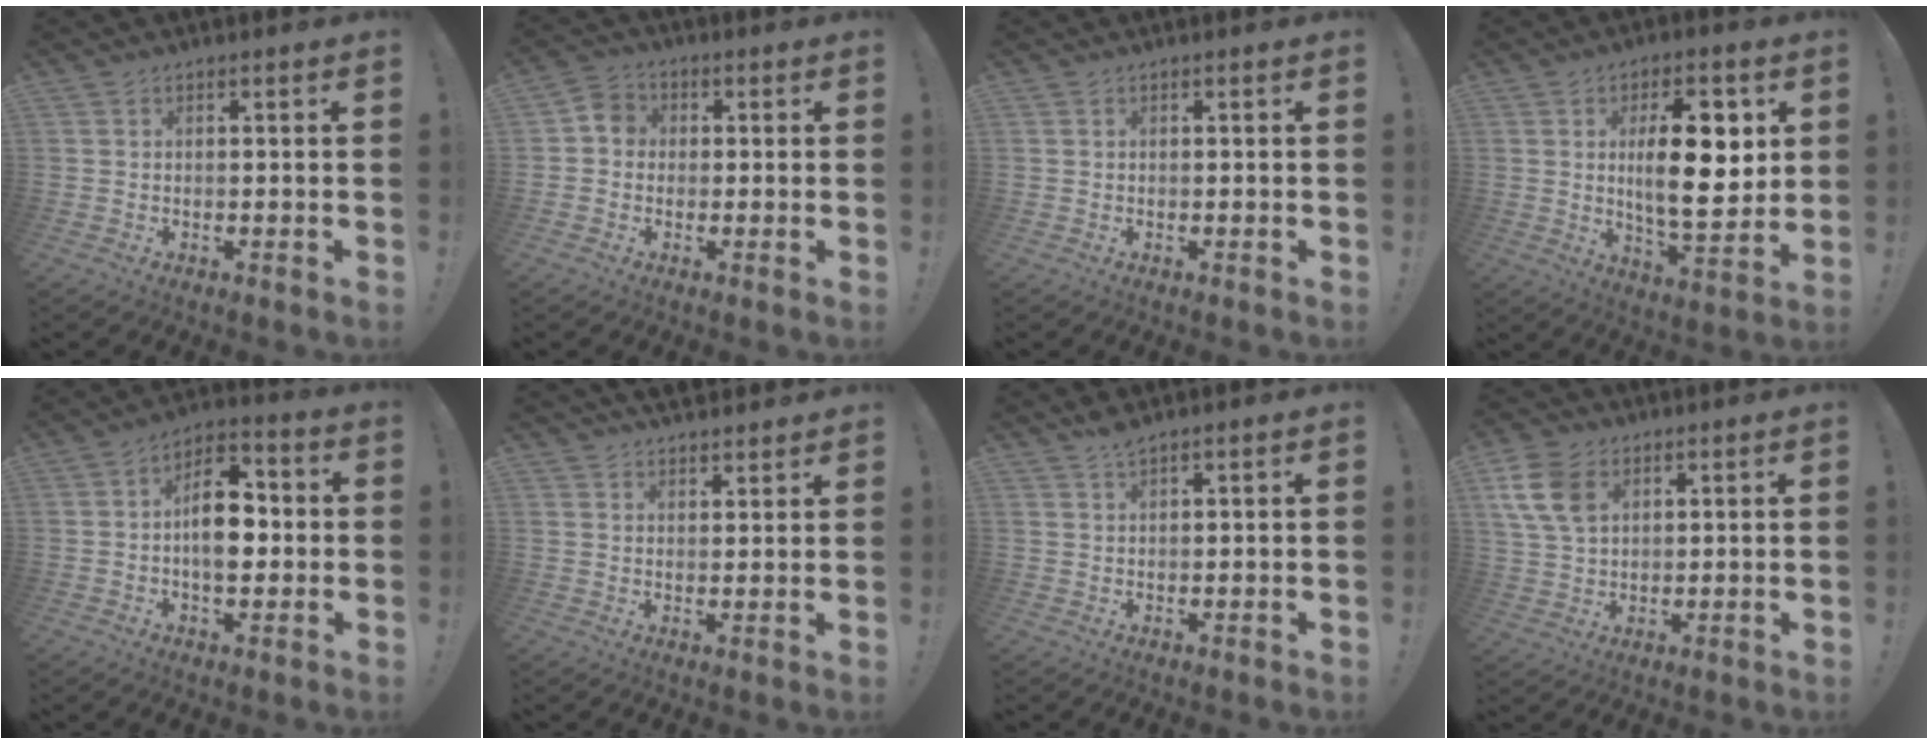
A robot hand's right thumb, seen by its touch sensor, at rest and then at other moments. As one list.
[{"total": 5.1, "force": [-0.4, 4.6, 2.2], "torque": [-0.028, 0.016, -0.007]}, {"total": 0.0}, {"total": 17.2, "force": [3.1, 7.0, 15.4], "torque": [-0.235, -0.011, 0.039]}, {"total": 12.6, "force": [-0.7, 7.9, 9.7], "torque": [-0.150, 0.014, -0.011]}, {"total": 4.5, "force": [4.1, 1.7, 0.8], "torque": [-0.009, -0.024, 0.077]}, {"total": 2.4, "force": [2.1, 0.3, 1.1], "torque": [-0.021, -0.010, 0.037]}, {"total": 12.5, "force": [5.1, 8.8, 7.3], "torque": [-0.137, -0.012, 0.104]}]